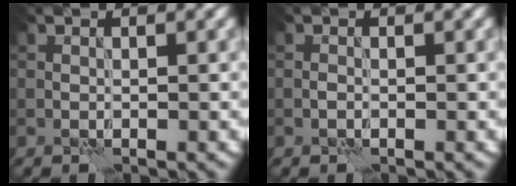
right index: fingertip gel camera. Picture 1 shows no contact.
{"total": 0.7, "force": [-0.4, 0.3, 0.4], "torque": [-0.010, 0.003, -0.010]}